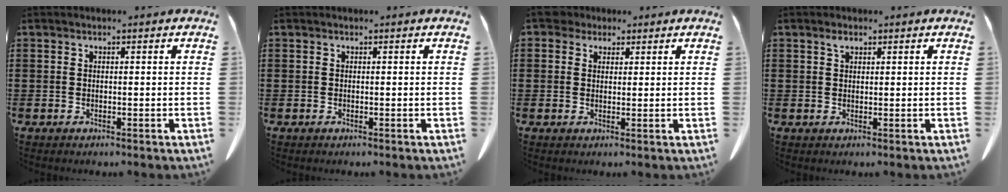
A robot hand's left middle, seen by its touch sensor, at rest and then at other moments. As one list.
[{"total": 0.0}, {"total": 3.3, "force": [2.4, 1.9, 1.2], "torque": [-0.026, 0.005, 0.044]}, {"total": 1.3, "force": [0.8, 0.7, 0.7], "torque": [-0.009, -0.002, 0.014]}]